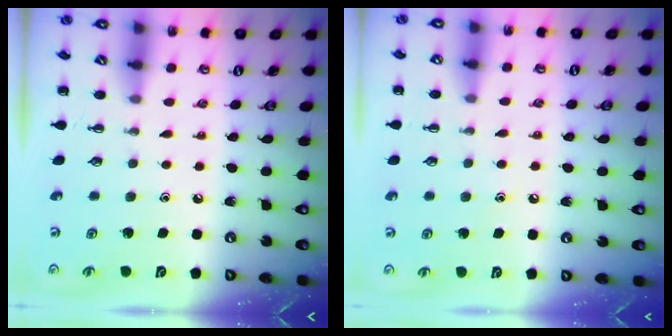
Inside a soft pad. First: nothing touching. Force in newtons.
{"total": 5.6, "press": 5.4, "slide": 1.6}